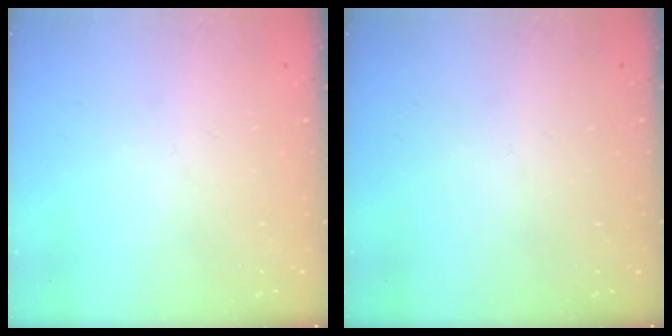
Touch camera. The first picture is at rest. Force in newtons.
{"total": 0.0}